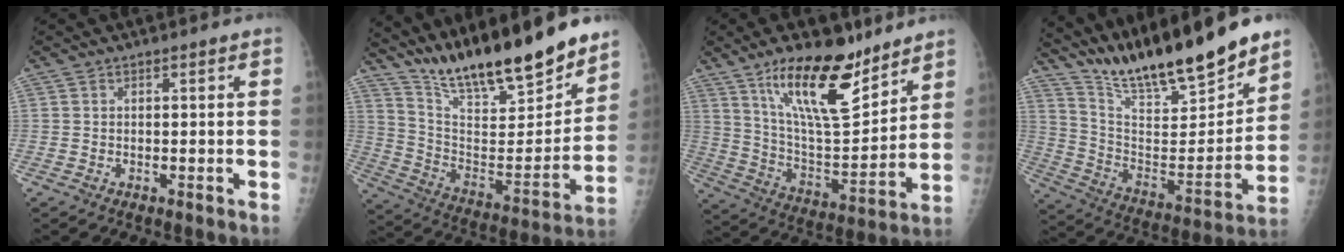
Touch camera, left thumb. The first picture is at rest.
{"total": 23.3, "force": [19.4, 4.7, 11.9], "torque": [-0.163, -0.103, 0.326]}
{"total": 19.7, "force": [12.9, 7.0, 13.2], "torque": [-0.184, -0.077, 0.231]}
{"total": 22.2, "force": [19.0, 3.8, 10.9], "torque": [-0.152, -0.105, 0.325]}